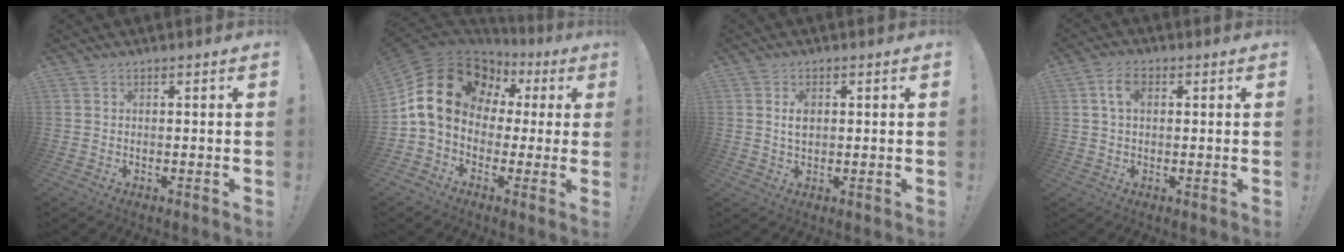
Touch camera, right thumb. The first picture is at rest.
{"total": 18.4, "force": [5.1, 13.8, 11.1], "torque": [-0.188, -0.012, 0.106]}
{"total": 3.2, "force": [0.5, 2.0, 2.5], "torque": [-0.035, -0.001, 0.003]}
{"total": 5.4, "force": [1.6, 3.2, 4.1], "torque": [-0.073, 0.007, 0.028]}